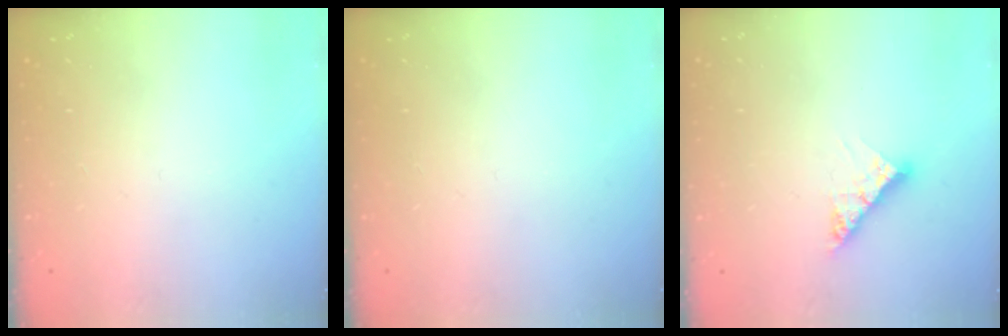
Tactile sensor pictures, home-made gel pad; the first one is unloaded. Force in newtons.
{"total": 0.0}
{"total": 7.6, "press": 7.6, "slide": 0.7}